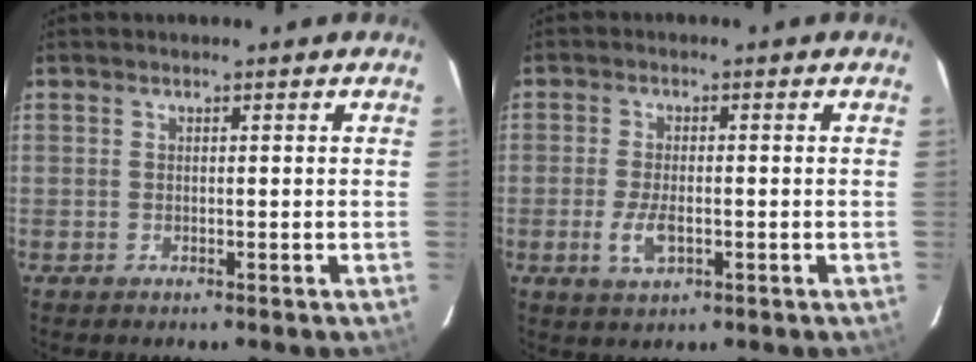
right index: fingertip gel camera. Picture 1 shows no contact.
{"total": 4.8, "force": [-1.6, 2.0, 4.1], "torque": [-0.090, -0.005, -0.028]}